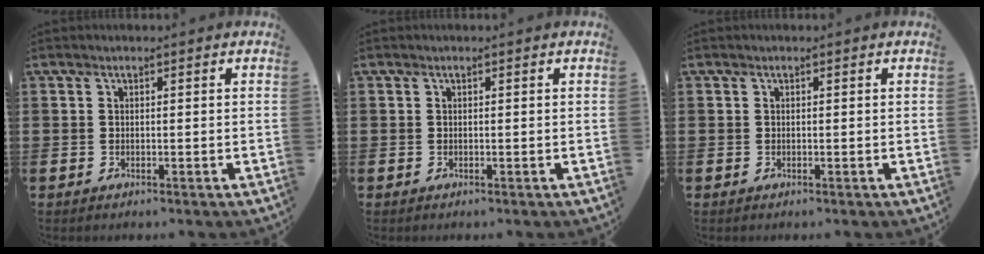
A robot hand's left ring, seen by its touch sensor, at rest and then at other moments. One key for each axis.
{"total": 0.0}
{"total": 0.0}